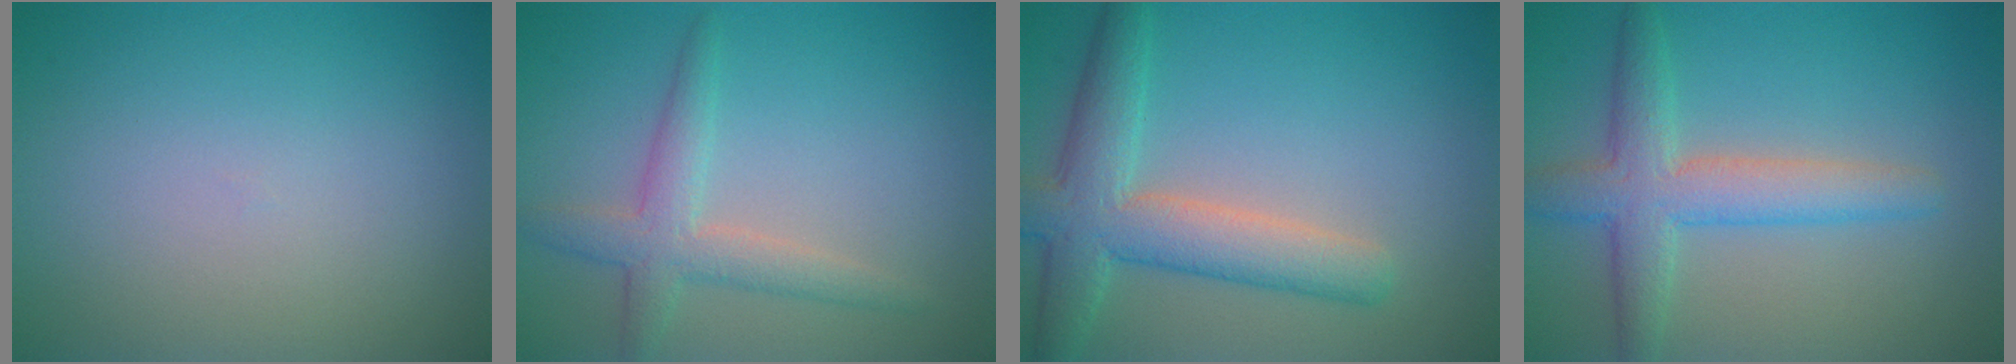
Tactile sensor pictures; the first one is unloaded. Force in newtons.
{"total": 3.3, "press": 3.3, "slide": 0.1}
{"total": 6.2, "press": 6.2, "slide": 0.3}
{"total": 4.9, "press": 4.9, "slide": 0.1}